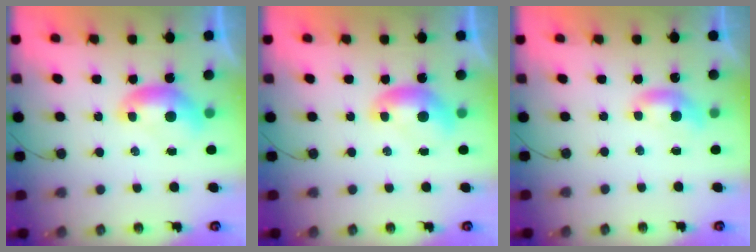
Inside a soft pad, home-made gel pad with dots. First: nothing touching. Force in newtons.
{"total": 0.0}
{"total": 1.6, "press": 1.5, "slide": 0.5}